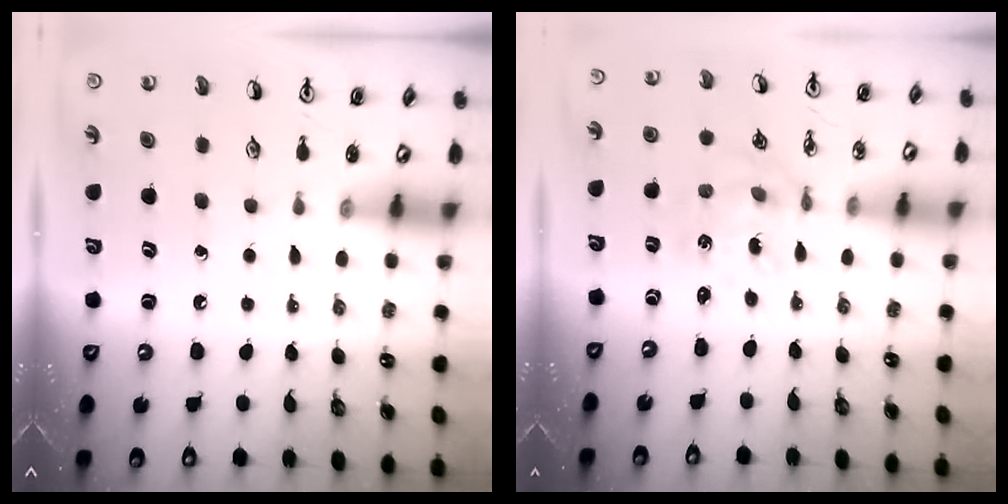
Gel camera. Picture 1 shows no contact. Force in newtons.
{"total": 1.5, "press": 1.5, "slide": 0.2}